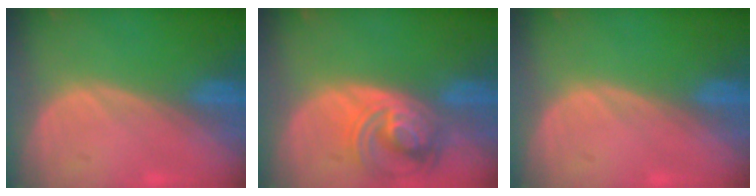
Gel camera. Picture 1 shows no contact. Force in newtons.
{"total": 8.0, "press": 7.0, "slide": 3.8}
{"total": 0.0}